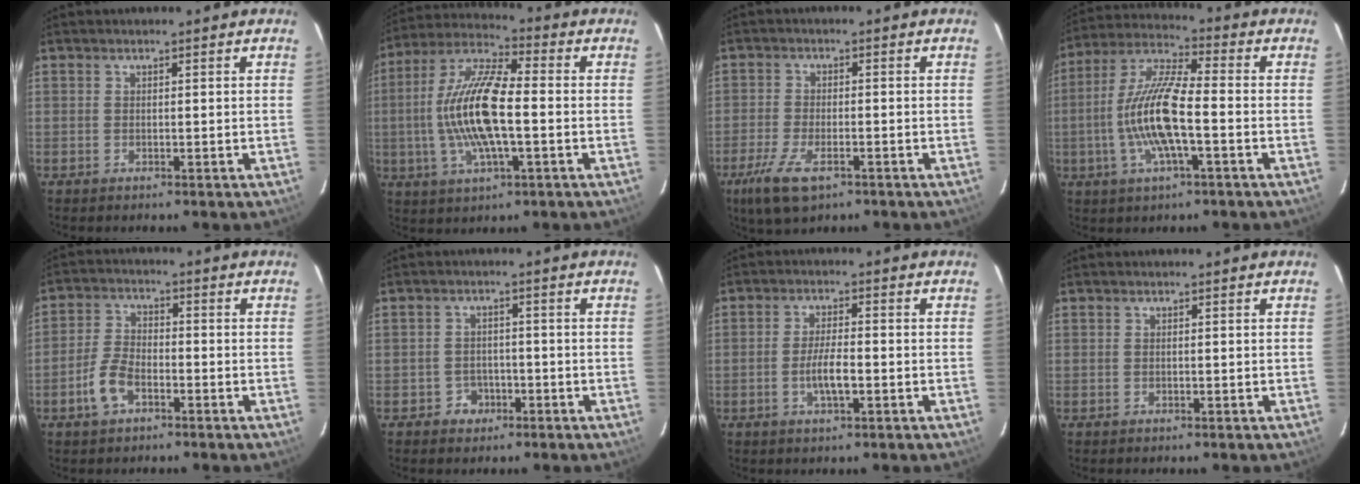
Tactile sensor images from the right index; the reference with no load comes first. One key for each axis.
{"total": 15.5, "fx": -1.6, "fy": 4.3, "fz": 14.8, "tx": -0.296, "ty": 0.006, "tz": -0.037}
{"total": 8.7, "fx": -5.0, "fy": 3.3, "fz": 6.3, "tx": -0.154, "ty": -0.025, "tz": -0.093}
{"total": 13.4, "fx": -2.9, "fy": 2.7, "fz": 12.8, "tx": -0.263, "ty": 0.002, "tz": -0.060}
{"total": 6.8, "fx": -3.5, "fy": 3.4, "fz": 4.6, "tx": -0.104, "ty": 0.007, "tz": -0.068}
{"total": 3.5, "fx": -1.9, "fy": 3.0, "fz": 0.4, "tx": -0.011, "ty": 0.011, "tz": -0.027}
{"total": 4.7, "fx": -1.5, "fy": 1.1, "fz": 4.3, "tx": -0.084, "ty": -0.003, "tz": -0.026}
{"total": 0.0}